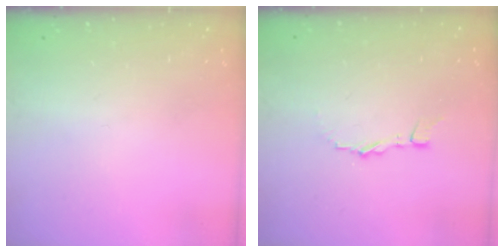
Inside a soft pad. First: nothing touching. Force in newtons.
{"total": 4.6, "press": 4.6, "slide": 0.4}